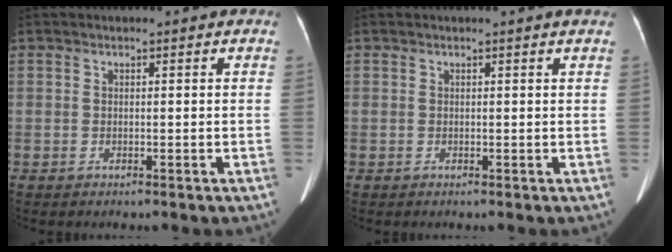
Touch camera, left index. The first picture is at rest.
{"total": 0.6, "force": [0.6, -0.1, 0.3], "torque": [-0.009, -0.002, 0.009]}